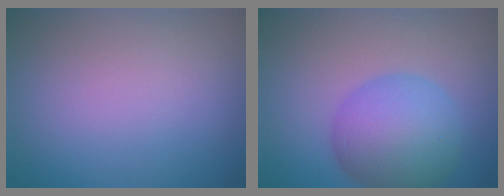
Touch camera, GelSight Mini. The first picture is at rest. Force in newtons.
{"total": 6.9, "press": 6.9, "slide": 0.2}